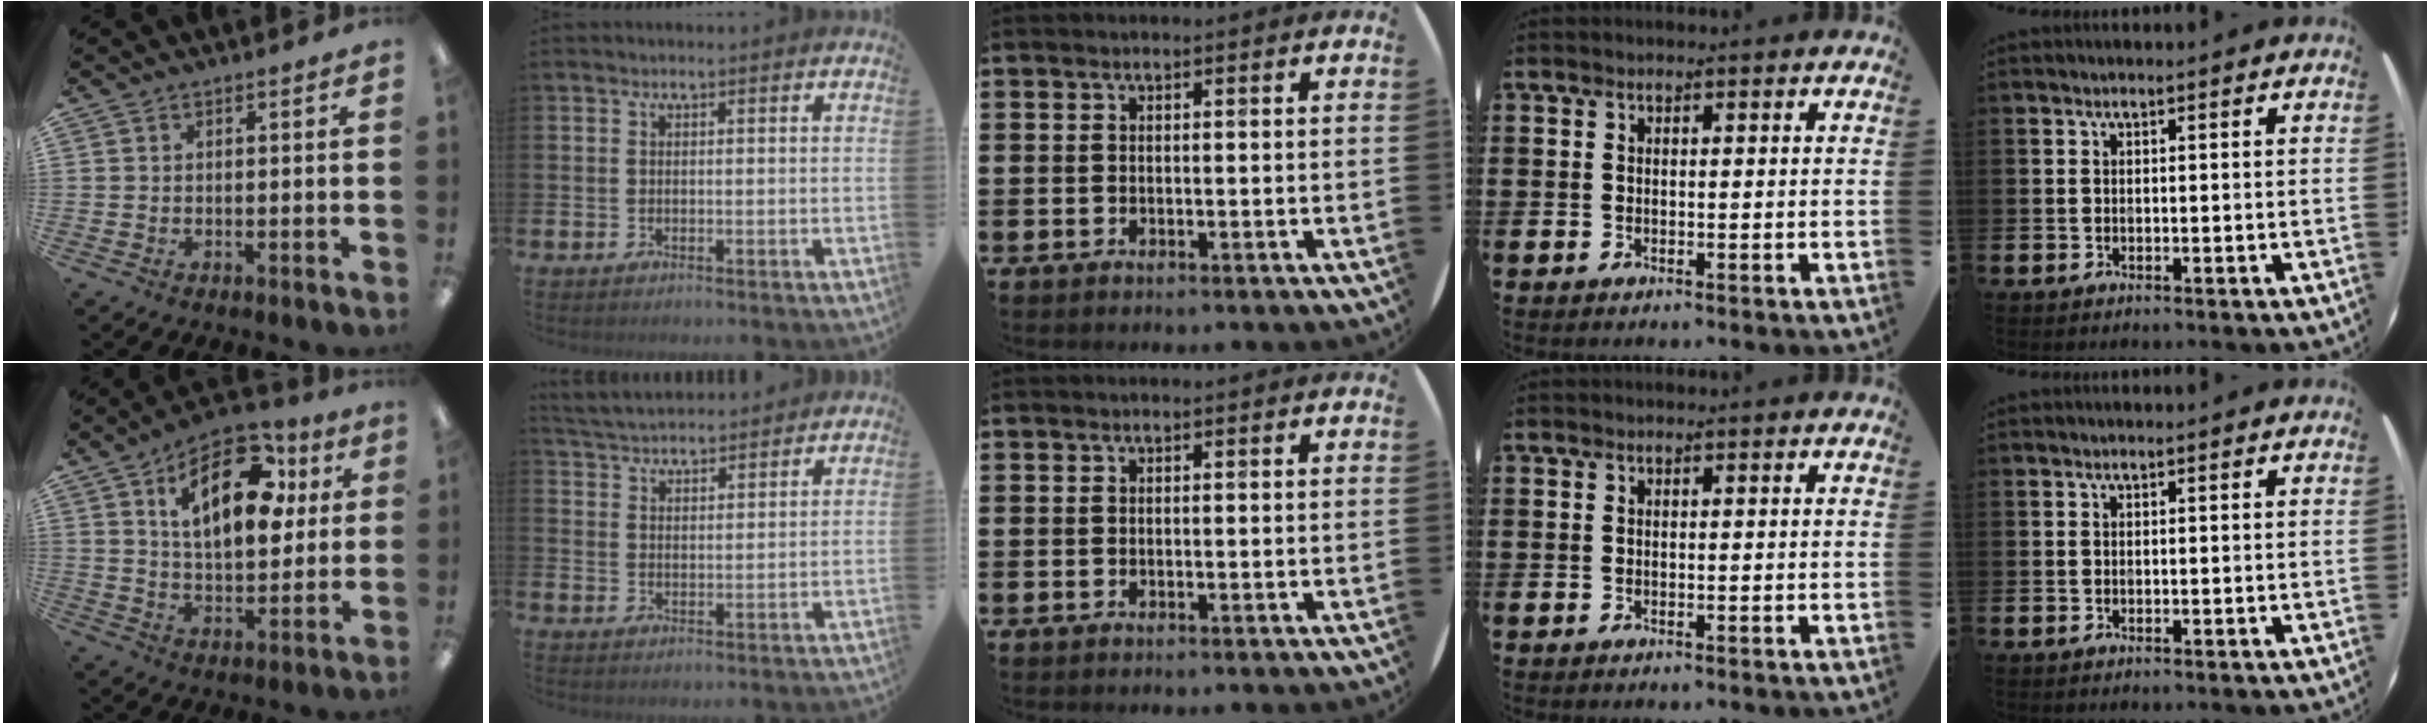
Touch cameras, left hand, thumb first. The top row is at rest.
{"thumb": {"total": 19.3, "force": [8.4, 10.0, 14.2], "torque": [-0.209, -0.016, 0.137]}, "index": {"total": 4.3, "force": [4.2, 0.6, 0.0], "torque": [-0.023, -0.022, 0.078]}}